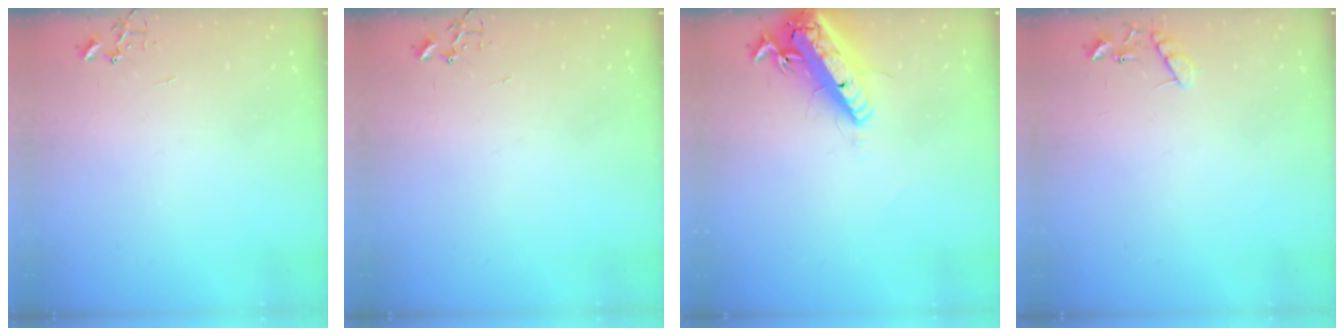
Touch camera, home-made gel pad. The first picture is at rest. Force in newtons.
{"total": 0.0}
{"total": 17.6, "press": 17.3, "slide": 3.4}
{"total": 8.8, "press": 8.8, "slide": 0.4}